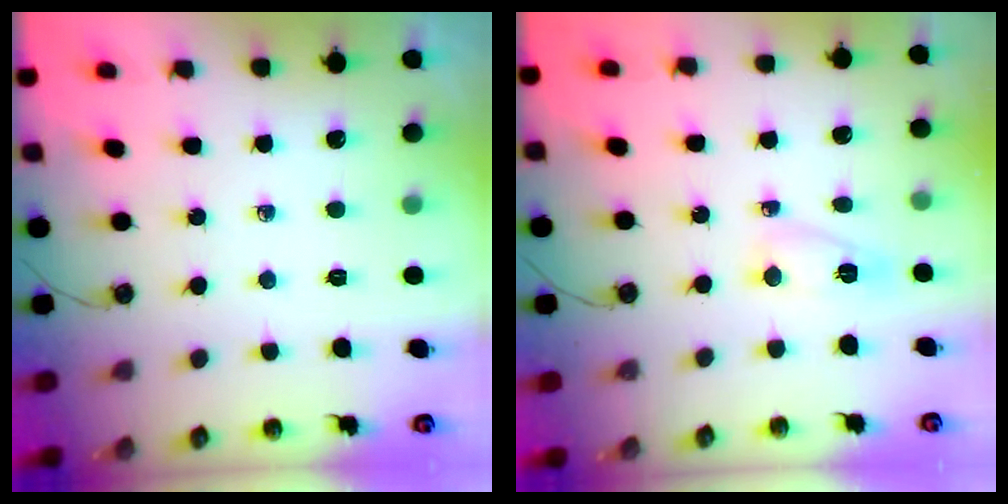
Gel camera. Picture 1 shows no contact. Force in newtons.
{"total": 3.6, "press": 3.6, "slide": 0.3}